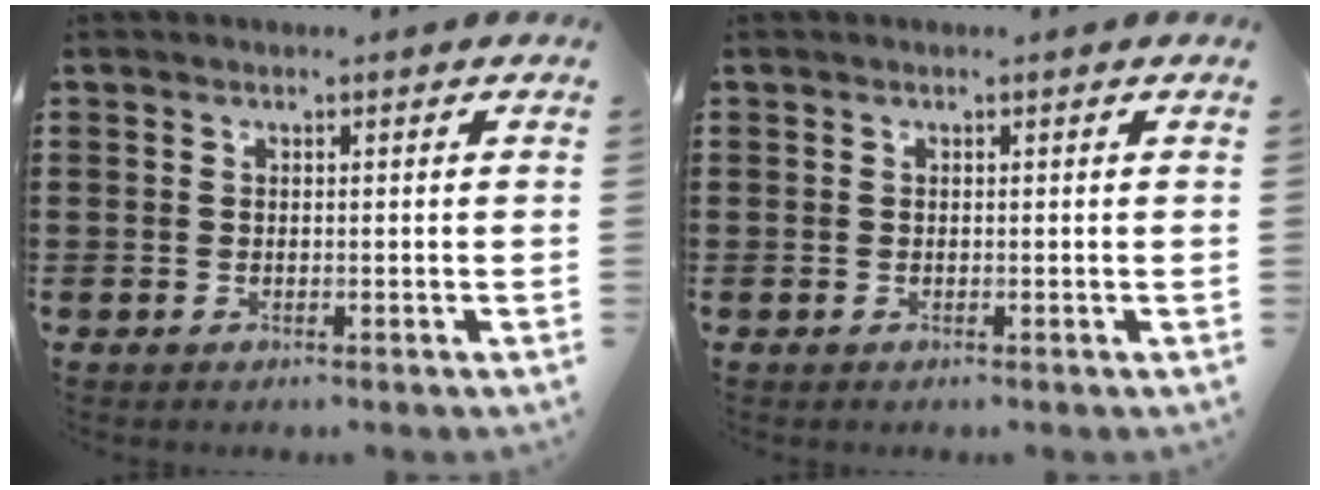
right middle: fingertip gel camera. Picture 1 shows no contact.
{"total": 0.0}